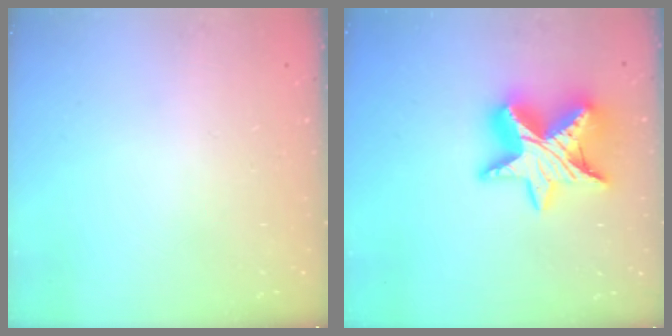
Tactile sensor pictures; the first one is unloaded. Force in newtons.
{"total": 16.7, "press": 16.7, "slide": 1.5}